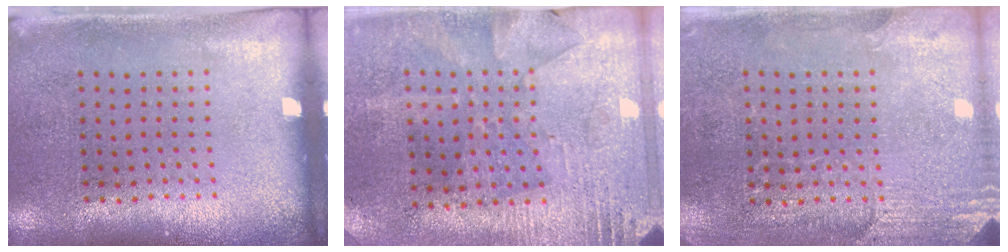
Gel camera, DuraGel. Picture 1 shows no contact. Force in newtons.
{"total": 2.8, "press": 2.5, "slide": 1.1}
{"total": 2.8, "press": 2.6, "slide": 1.0}